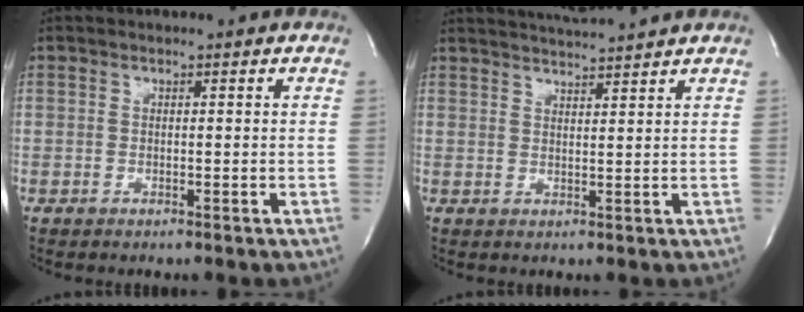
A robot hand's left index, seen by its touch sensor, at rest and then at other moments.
{"total": 6.3, "force": [6.0, -1.2, 1.8], "torque": [-0.035, 0.008, 0.092]}